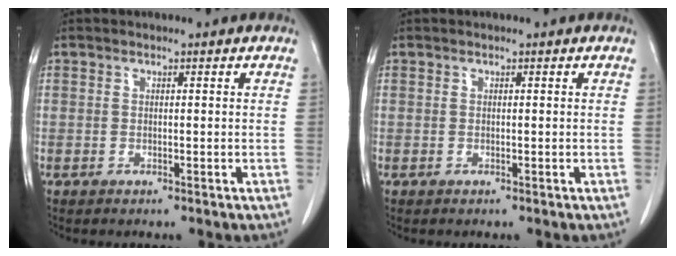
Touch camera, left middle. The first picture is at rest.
{"total": 0.0}